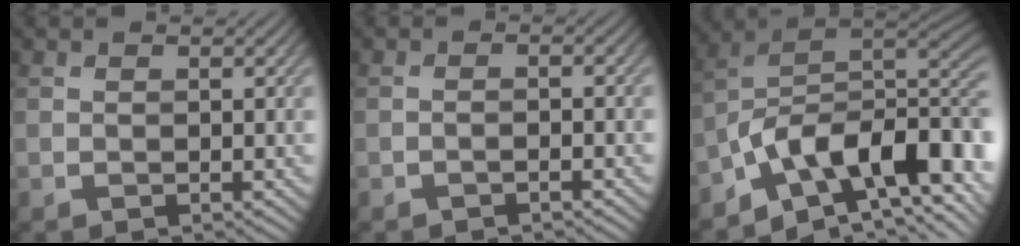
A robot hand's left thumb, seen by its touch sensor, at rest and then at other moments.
{"total": 1.1, "force": [-0.9, 0.1, 0.7], "torque": [-0.012, 0.004, -0.020]}
{"total": 13.5, "force": [-5.7, 6.1, 10.6], "torque": [-0.183, -0.001, -0.102]}